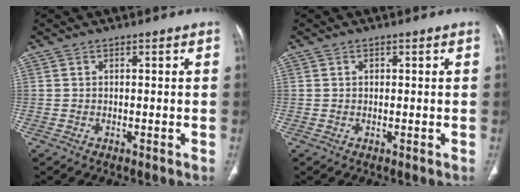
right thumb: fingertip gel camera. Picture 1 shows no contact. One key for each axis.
{"total": 0.6, "fx": 0.2, "fy": 0.5, "fz": 0.3, "tx": -0.003, "ty": 0.000, "tz": 0.005}